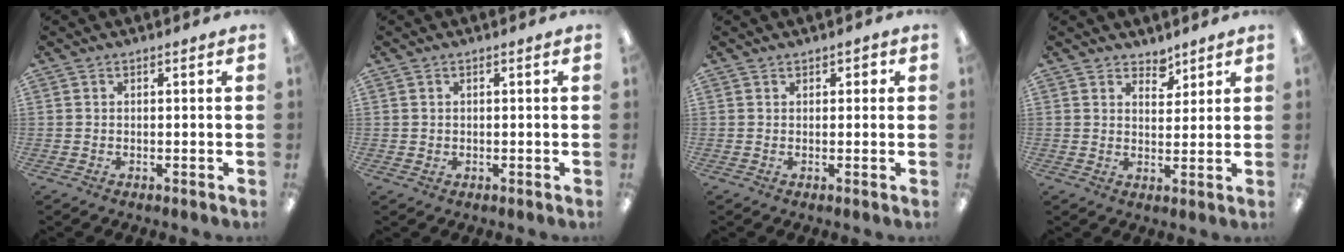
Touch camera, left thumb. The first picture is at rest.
{"total": 0.7, "force": [0.2, 0.7, -0.1], "torque": [0.000, 0.005, 0.003]}
{"total": 1.0, "force": [0.5, 0.9, 0.2], "torque": [-0.005, 0.002, 0.009]}
{"total": 4.1, "force": [3.5, 2.1, 0.5], "torque": [0.011, -0.026, 0.060]}